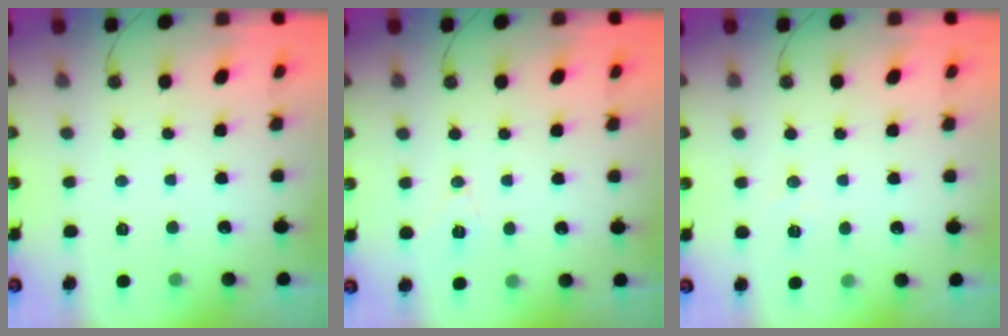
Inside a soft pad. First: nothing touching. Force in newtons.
{"total": 6.8, "press": 5.7, "slide": 3.7}
{"total": 6.6, "press": 4.8, "slide": 4.6}